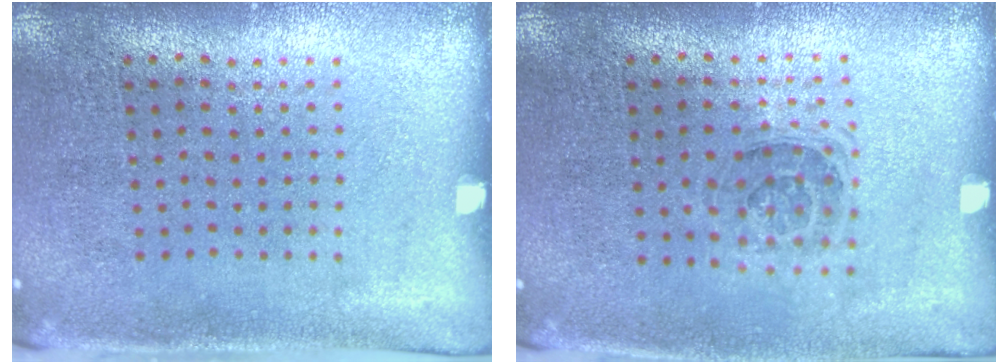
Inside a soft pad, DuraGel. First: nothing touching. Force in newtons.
{"total": 1.1, "press": 1.0, "slide": 0.6}